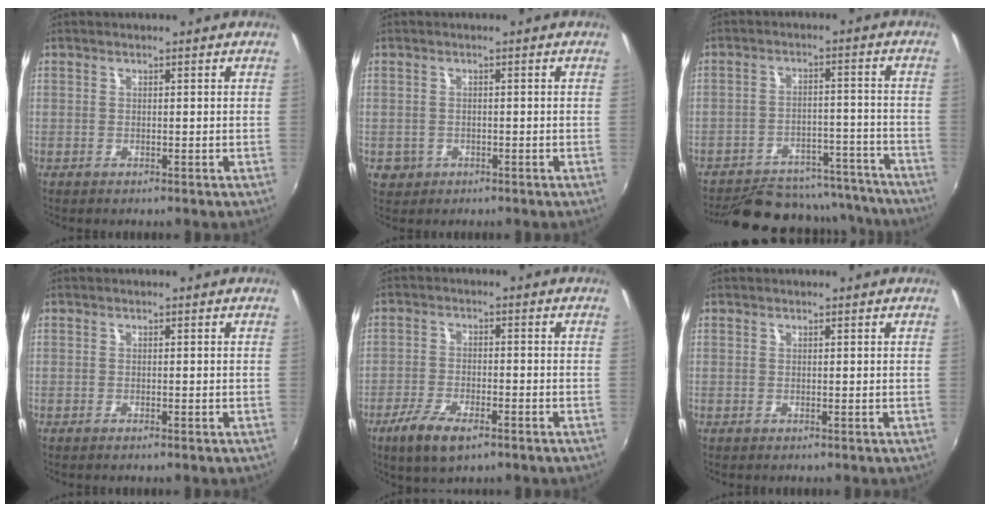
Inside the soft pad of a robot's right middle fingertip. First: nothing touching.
{"total": 3.0, "force": [-1.0, 2.7, 0.9], "torque": [-0.025, -0.004, -0.011]}
{"total": 22.5, "force": [-20.0, 7.2, 7.4], "torque": [-0.146, 0.029, -0.251]}
{"total": 0.7, "force": [-0.6, 0.1, 0.3], "torque": [-0.005, -0.003, -0.012]}
{"total": 8.6, "force": [-5.4, 3.0, 6.0], "torque": [-0.143, -0.023, -0.098]}
{"total": 0.0}